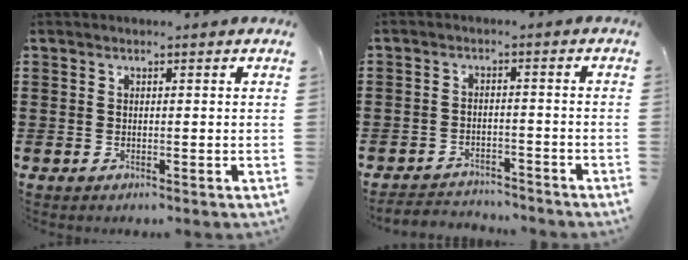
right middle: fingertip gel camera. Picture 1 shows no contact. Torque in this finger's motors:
{"motor_torque": [-0.10, -0.12, -0.71, -0.09]}